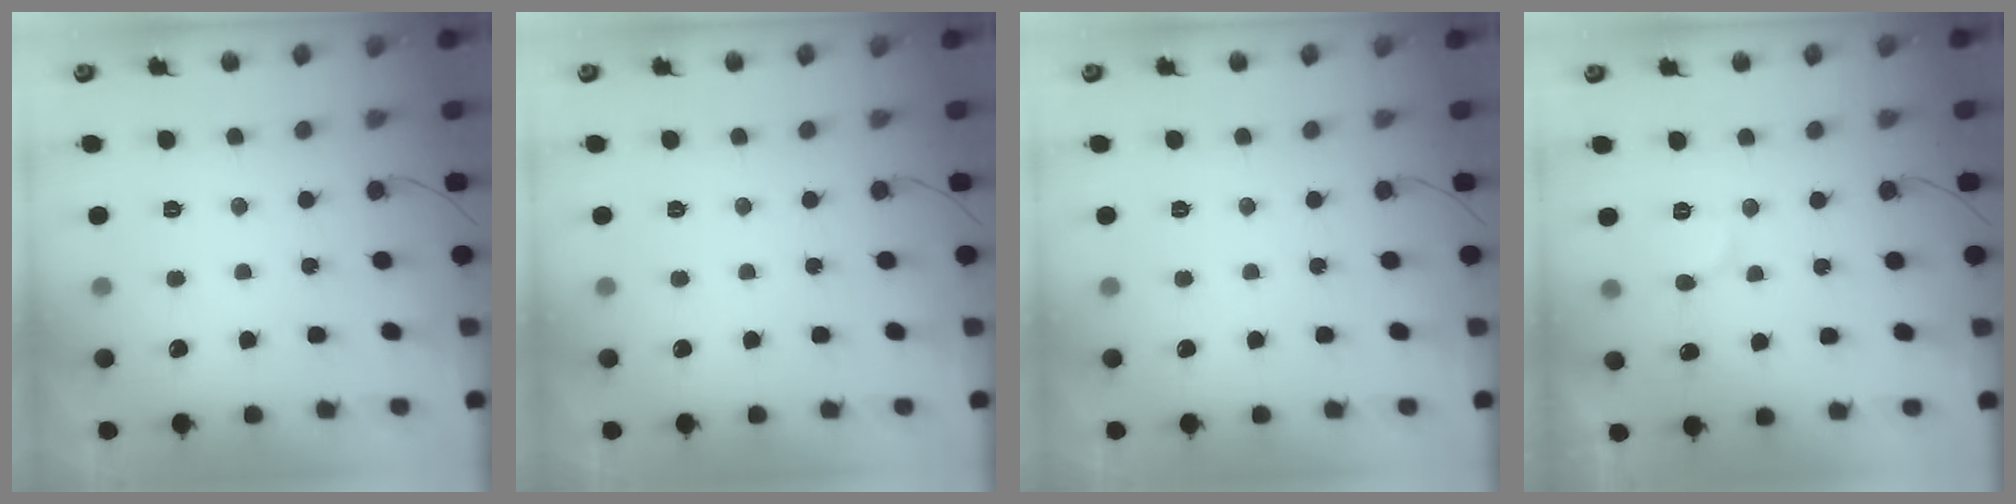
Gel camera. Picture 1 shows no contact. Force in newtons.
{"total": 0.0}
{"total": 0.0}
{"total": 7.0, "press": 7.0, "slide": 0.6}